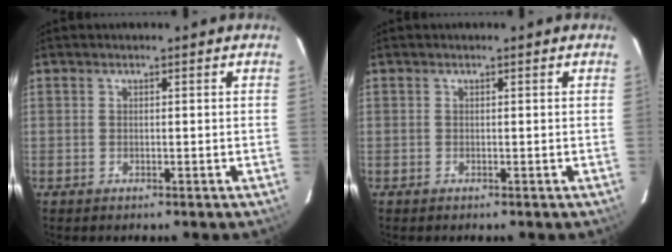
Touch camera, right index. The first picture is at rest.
{"total": 0.0}